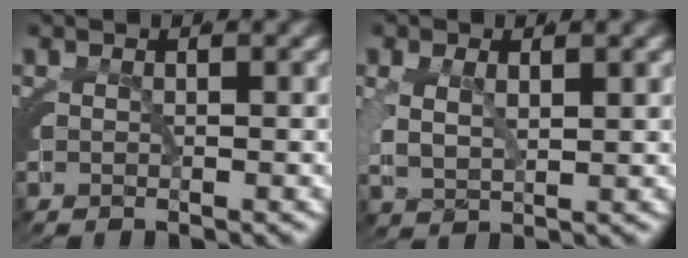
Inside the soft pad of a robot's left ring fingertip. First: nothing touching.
{"total": 3.3, "force": [0.7, 2.4, 2.1], "torque": [-0.062, -0.009, 0.021]}